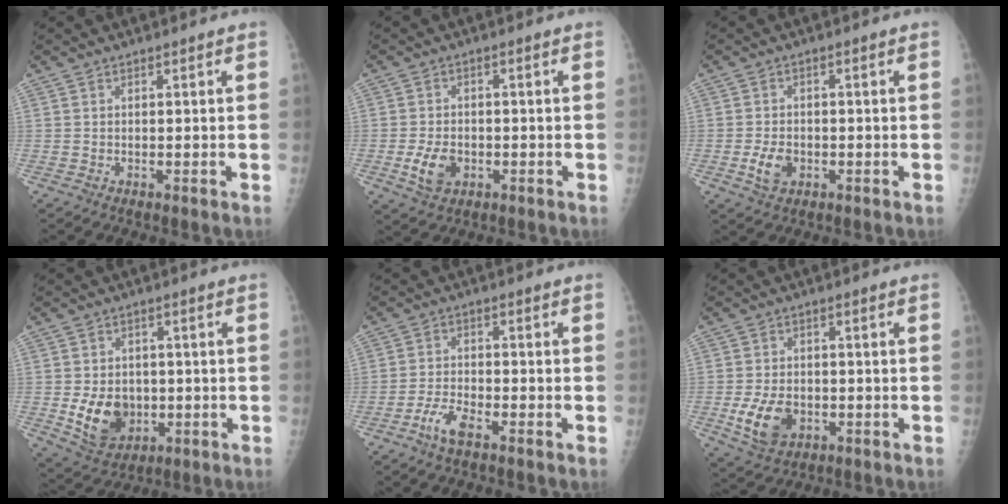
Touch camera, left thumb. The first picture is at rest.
{"total": 5.4, "force": [-1.7, 3.6, 3.7], "torque": [-0.065, 0.002, -0.026]}
{"total": 4.4, "force": [-1.4, 2.9, 2.9], "torque": [-0.053, 0.004, -0.022]}
{"total": 9.4, "force": [-1.5, 7.3, 5.8], "torque": [-0.072, -0.004, -0.010]}
{"total": 4.6, "force": [-3.0, 1.5, 3.2], "torque": [-0.070, 0.017, -0.057]}
{"total": 7.9, "force": [-2.1, 5.3, 5.4], "torque": [-0.091, 0.003, -0.028]}